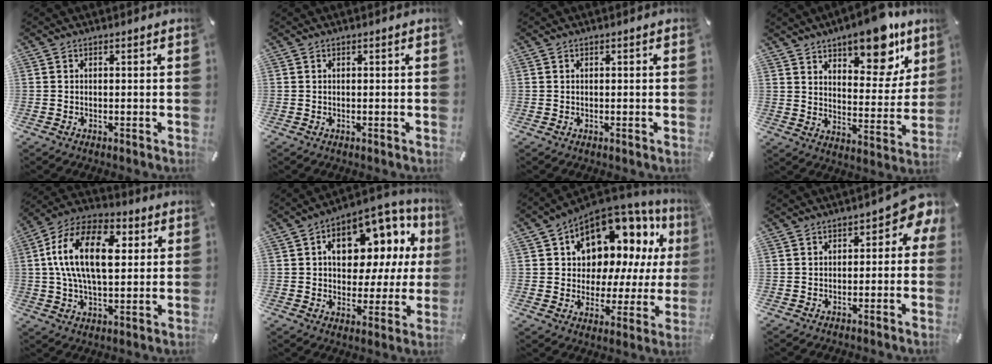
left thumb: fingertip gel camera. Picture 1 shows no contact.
{"total": 0.0}
{"total": 0.0}
{"total": 14.3, "force": [10.7, 5.9, 7.4], "torque": [-0.081, -0.078, 0.181]}
{"total": 18.5, "force": [3.6, 10.8, 14.6], "torque": [-0.293, 0.005, 0.054]}
{"total": 13.4, "force": [4.7, 9.1, 8.7], "torque": [-0.124, -0.034, 0.084]}
{"total": 12.7, "force": [8.3, 8.4, 4.9], "torque": [-0.072, -0.082, 0.144]}
{"total": 4.5, "force": [0.7, 2.9, 3.3], "torque": [-0.043, 0.000, 0.006]}